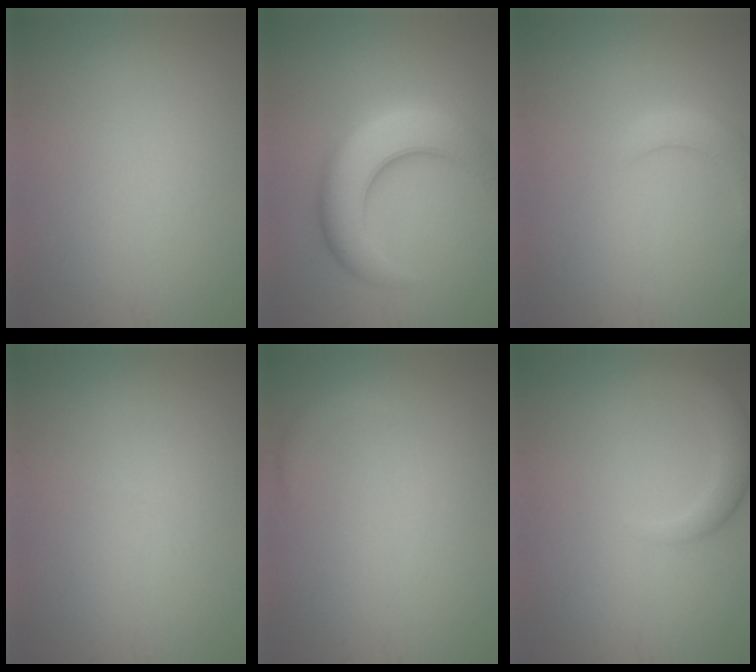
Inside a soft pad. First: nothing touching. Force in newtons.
{"total": 7.5, "press": 7.5, "slide": 0.3}
{"total": 2.4, "press": 2.4, "slide": 0.2}
{"total": 0.0}
{"total": 0.8, "press": 0.8, "slide": 0.1}
{"total": 2.8, "press": 2.7, "slide": 0.2}